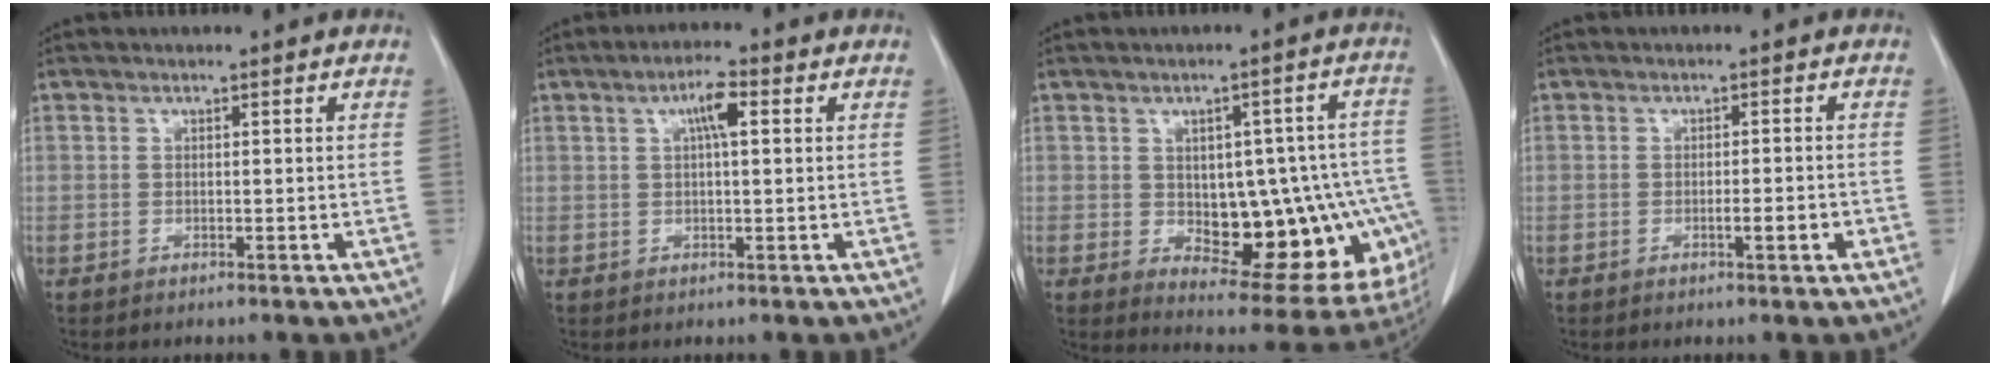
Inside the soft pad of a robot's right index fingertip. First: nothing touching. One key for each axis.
{"total": 4.1, "fx": 1.3, "fy": 0.7, "fz": 3.8, "tx": -0.070, "ty": 0.009, "tz": 0.022}
{"total": 20.2, "fx": -3.2, "fy": 9.8, "fz": 17.4, "tx": -0.142, "ty": 0.036, "tz": -0.012}
{"total": 2.6, "fx": -1.0, "fy": 0.4, "fz": 2.3, "tx": -0.036, "ty": 0.000, "tz": -0.014}